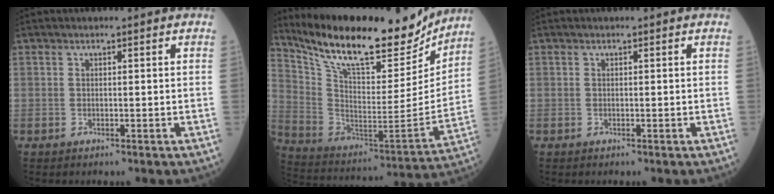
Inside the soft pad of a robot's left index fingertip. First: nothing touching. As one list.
[{"total": 23.0, "force": [19.5, 6.0, 10.5], "torque": [-0.195, -0.019, 0.312]}, {"total": 0.0}]